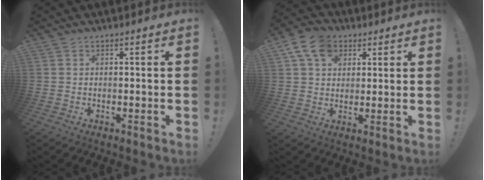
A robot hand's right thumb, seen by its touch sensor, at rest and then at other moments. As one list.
[{"total": 11.4, "force": [5.1, 8.5, 5.7], "torque": [-0.091, -0.011, 0.100]}]